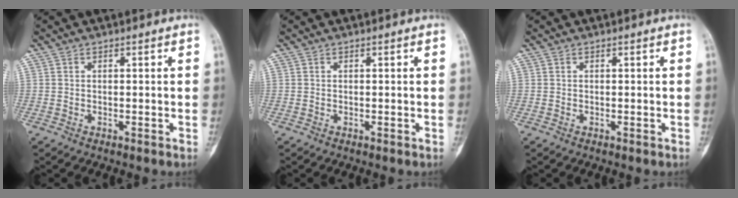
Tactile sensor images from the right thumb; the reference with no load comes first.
{"total": 0.0}
{"total": 0.0}